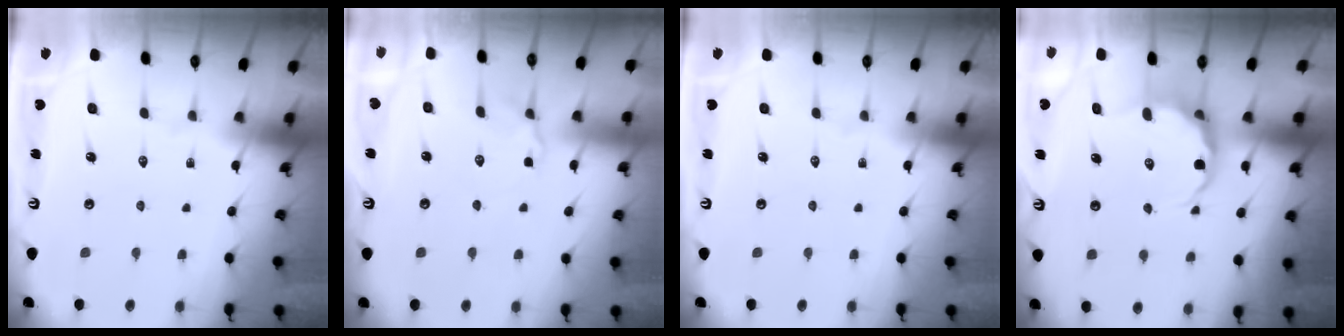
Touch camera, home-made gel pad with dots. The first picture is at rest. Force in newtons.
{"total": 3.3, "press": 3.2, "slide": 1.0}
{"total": 0.0}
{"total": 6.7, "press": 6.5, "slide": 1.7}